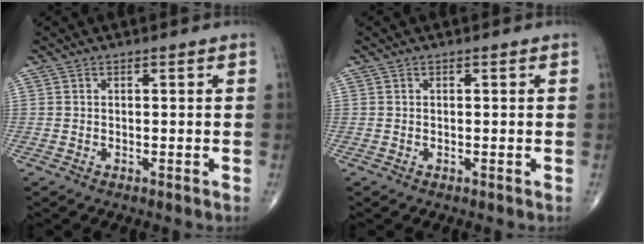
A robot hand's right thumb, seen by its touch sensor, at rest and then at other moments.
{"total": 0.0}